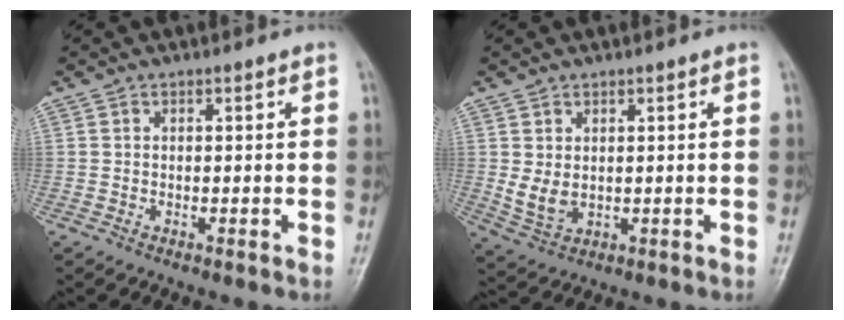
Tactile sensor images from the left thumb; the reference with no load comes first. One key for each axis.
{"total": 4.2, "fx": 0.7, "fy": 2.8, "fz": 3.0, "tx": -0.051, "ty": -0.010, "tz": 0.027}